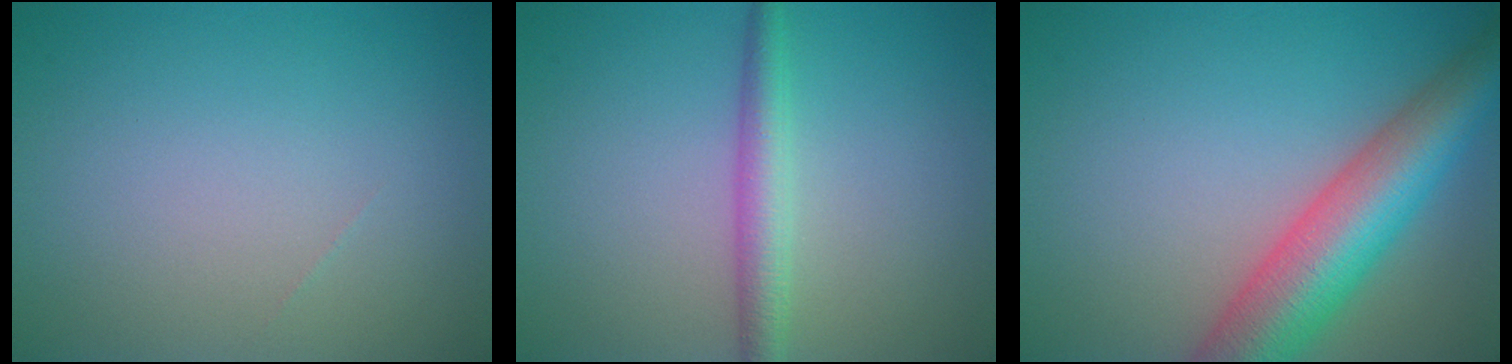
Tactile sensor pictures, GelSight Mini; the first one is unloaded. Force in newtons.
{"total": 2.8, "press": 2.8, "slide": 0.0}
{"total": 8.8, "press": 8.8, "slide": 0.3}